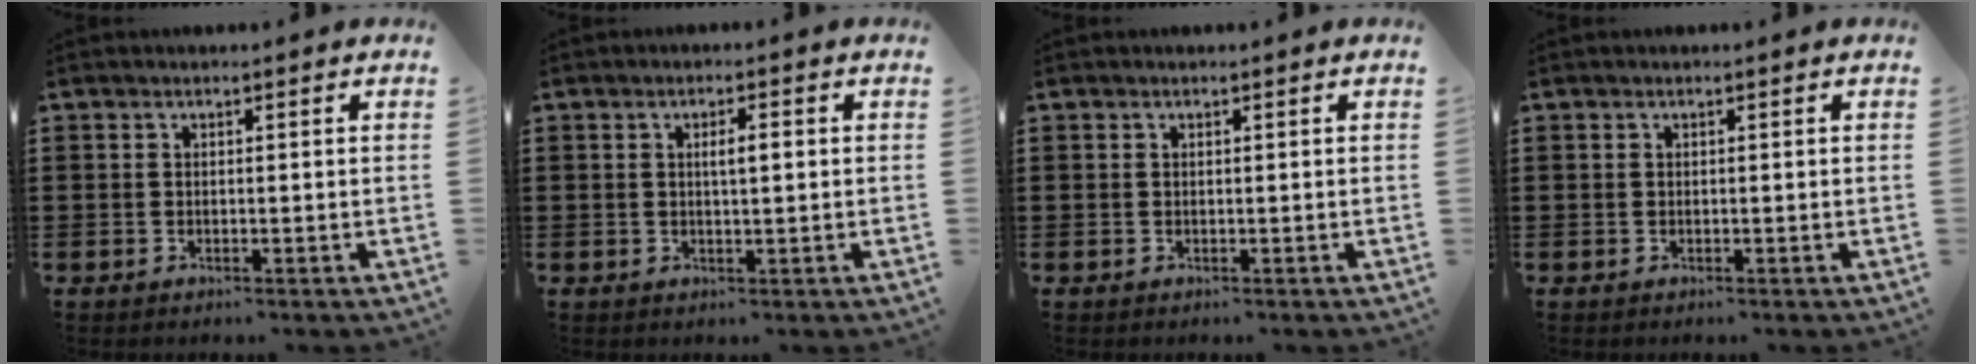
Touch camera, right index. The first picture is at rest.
{"total": 2.5, "force": [0.3, 0.6, 2.4], "torque": [-0.044, 0.002, 0.003]}
{"total": 0.0}
{"total": 0.0}